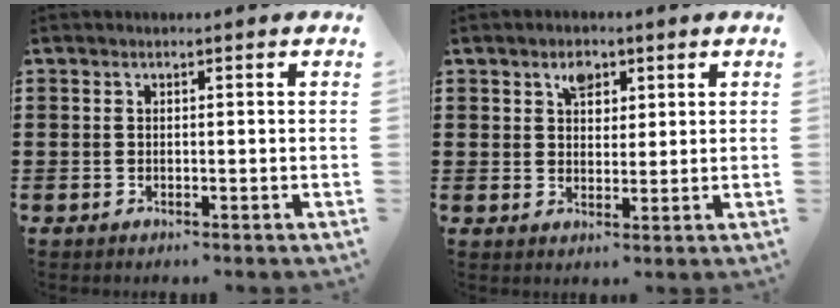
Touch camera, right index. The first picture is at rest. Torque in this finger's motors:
{"motor_torque": [0.06, -0.02, 0.05, 0.03]}